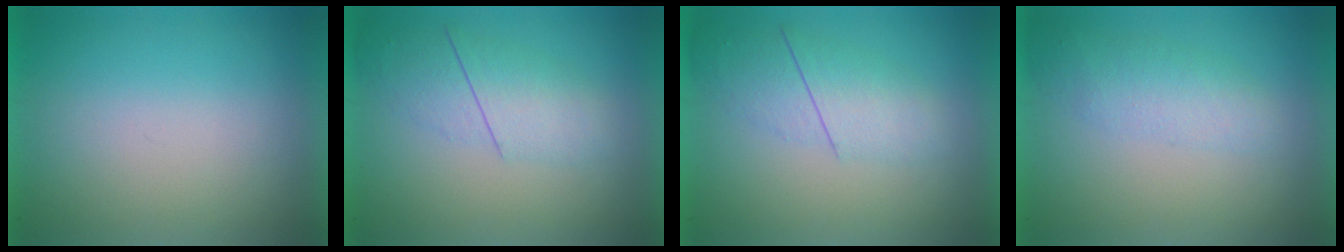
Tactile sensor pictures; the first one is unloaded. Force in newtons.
{"total": 2.4}
{"total": 2.3}
{"total": 2.1}